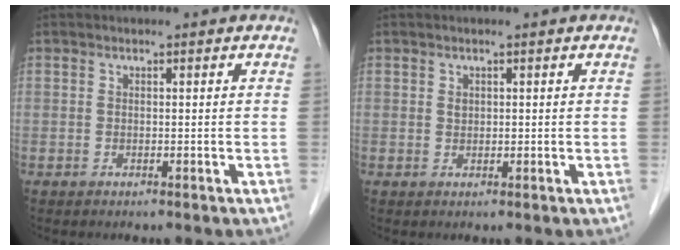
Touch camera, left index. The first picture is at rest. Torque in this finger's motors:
{"motor_torque": [0.09, 0.07, 0.01, 0.00]}